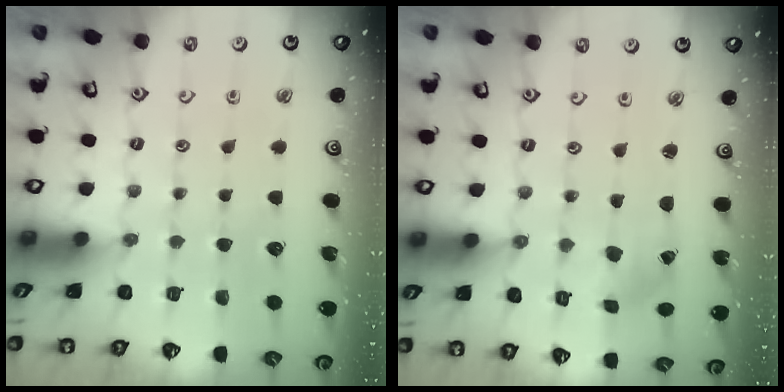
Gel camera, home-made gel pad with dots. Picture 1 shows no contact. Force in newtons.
{"total": 2.7, "press": 2.3, "slide": 1.3}